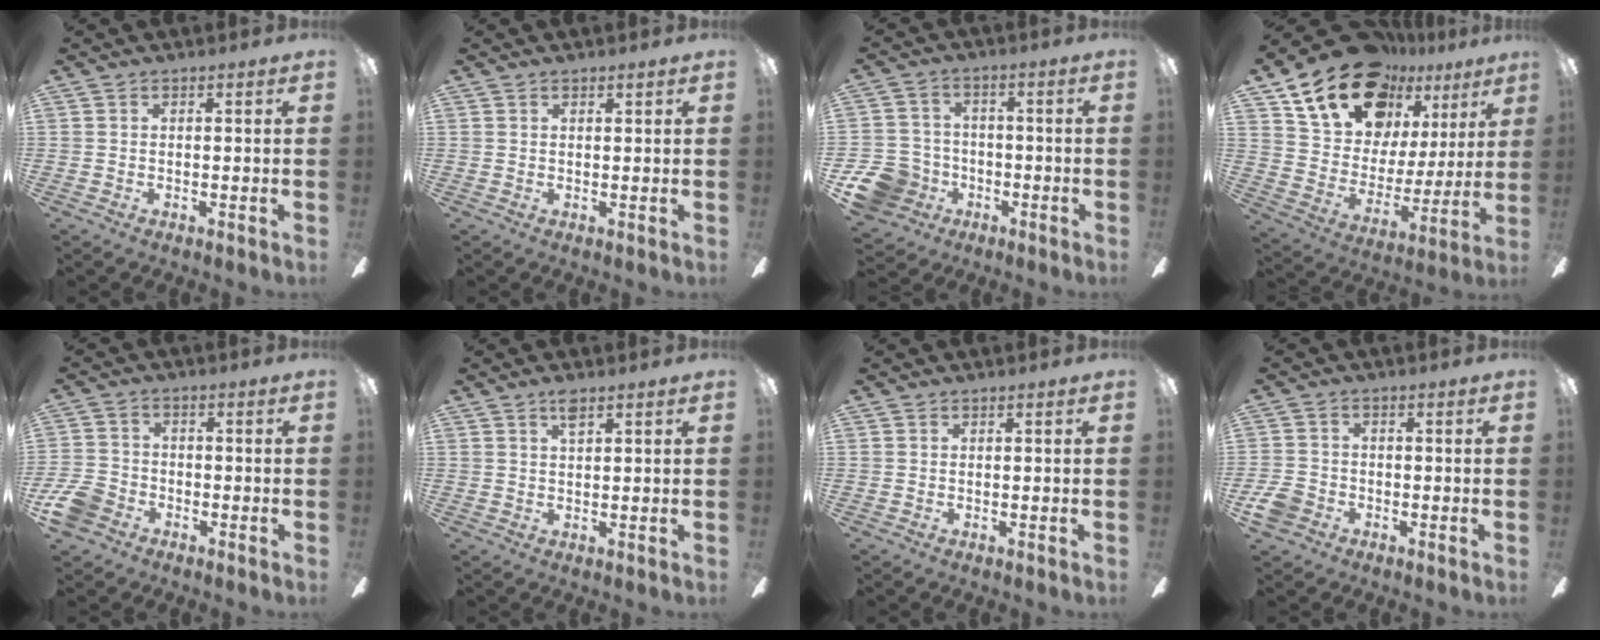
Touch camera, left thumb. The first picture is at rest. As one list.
[{"total": 0.8, "force": [0.7, 0.2, 0.3], "torque": [-0.007, 0.001, 0.012]}, {"total": 11.1, "force": [-5.1, 9.2, 3.6], "torque": [-0.089, 0.038, -0.087]}, {"total": 20.4, "force": [14.7, 11.3, 8.3], "torque": [-0.162, -0.088, 0.270]}, {"total": 7.6, "force": [-4.3, 5.4, 3.1], "torque": [-0.074, 0.029, -0.082]}, {"total": 2.6, "force": [1.7, 0.7, 1.8], "torque": [-0.034, 0.001, 0.027]}, {"total": 0.0}, {"total": 5.4, "force": [-2.9, 4.1, 2.1], "torque": [-0.048, 0.017, -0.054]}]